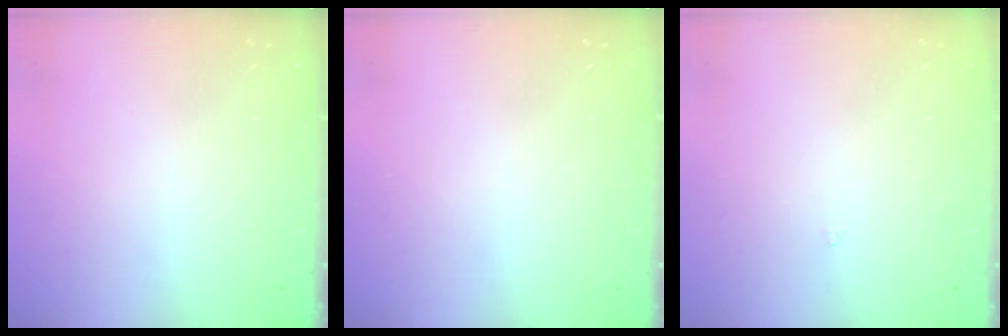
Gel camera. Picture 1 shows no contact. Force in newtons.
{"total": 0.0}
{"total": 2.3, "press": 2.3, "slide": 0.5}